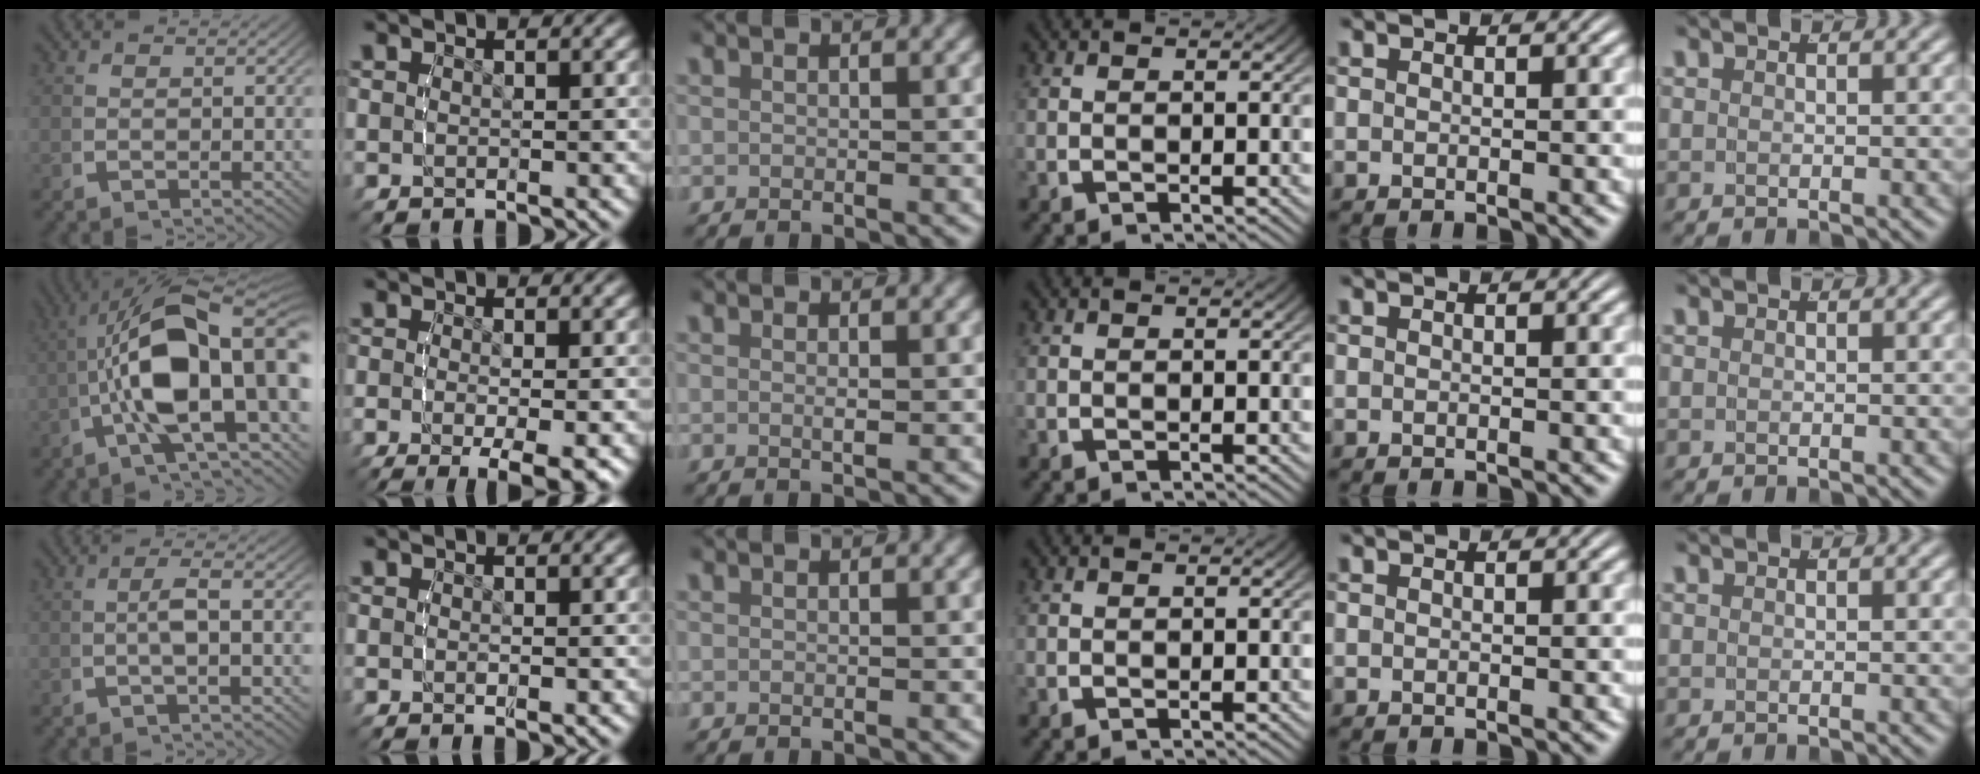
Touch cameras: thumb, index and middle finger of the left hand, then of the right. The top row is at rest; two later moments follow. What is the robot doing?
{"motion": "lift_and_place", "object": "button"}